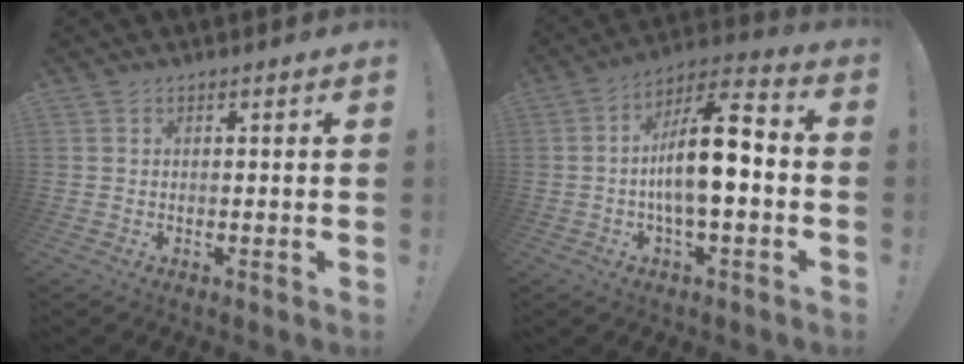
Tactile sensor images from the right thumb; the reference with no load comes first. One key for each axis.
{"total": 15.4, "fx": -2.1, "fy": 5.4, "fz": 14.2, "tx": -0.240, "ty": 0.014, "tz": -0.037}